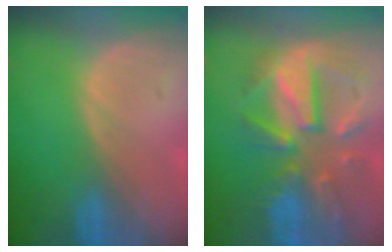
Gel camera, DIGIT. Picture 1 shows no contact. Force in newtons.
{"total": 11.7, "press": 10.2, "slide": 5.6}